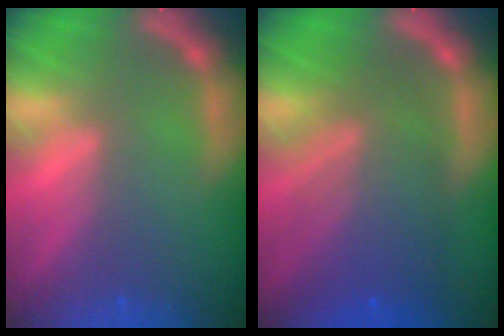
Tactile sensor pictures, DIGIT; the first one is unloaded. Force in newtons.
{"total": 8.5}